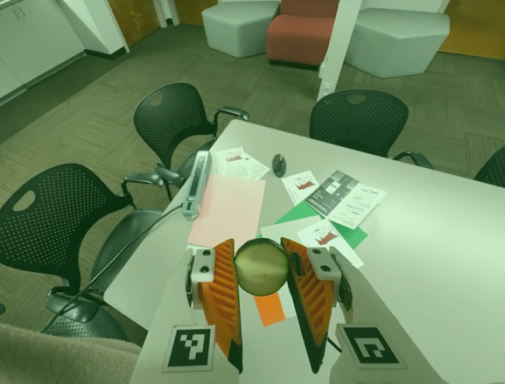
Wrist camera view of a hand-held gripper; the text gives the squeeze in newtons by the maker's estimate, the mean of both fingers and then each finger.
{"total": 12.6, "left": 12.4, "right": 12.8}